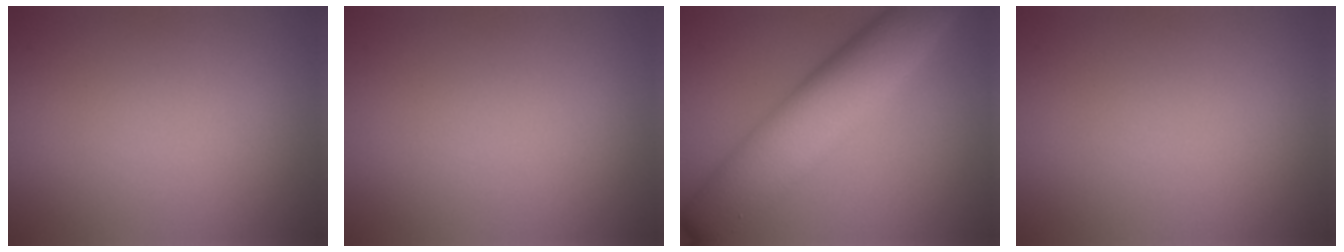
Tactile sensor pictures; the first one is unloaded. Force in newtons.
{"total": 0.0}
{"total": 10.2, "press": 10.2, "slide": 0.1}
{"total": 0.0}